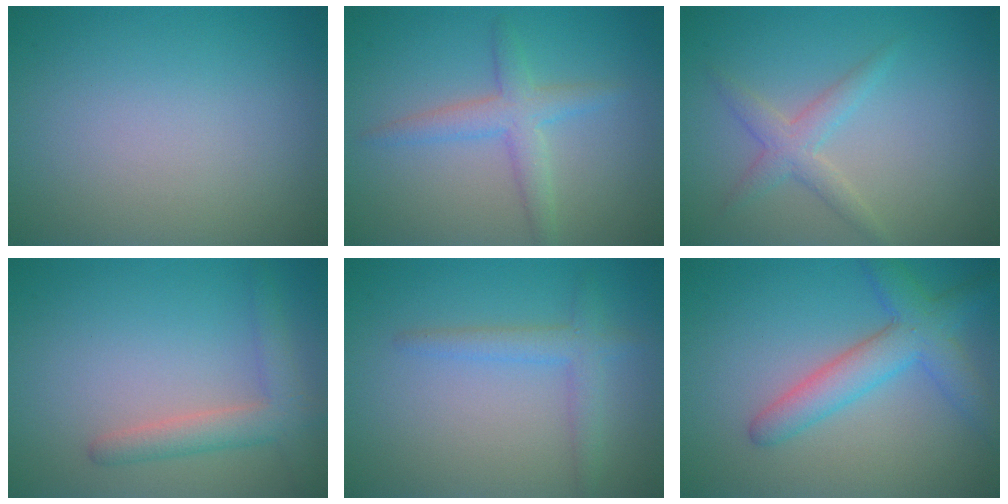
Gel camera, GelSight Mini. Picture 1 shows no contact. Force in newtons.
{"total": 2.9, "press": 2.9, "slide": 0.1}
{"total": 2.3, "press": 2.3, "slide": 0.0}
{"total": 3.0, "press": 3.0, "slide": 0.1}
{"total": 2.3, "press": 2.3, "slide": 0.2}
{"total": 4.5, "press": 4.5, "slide": 0.2}